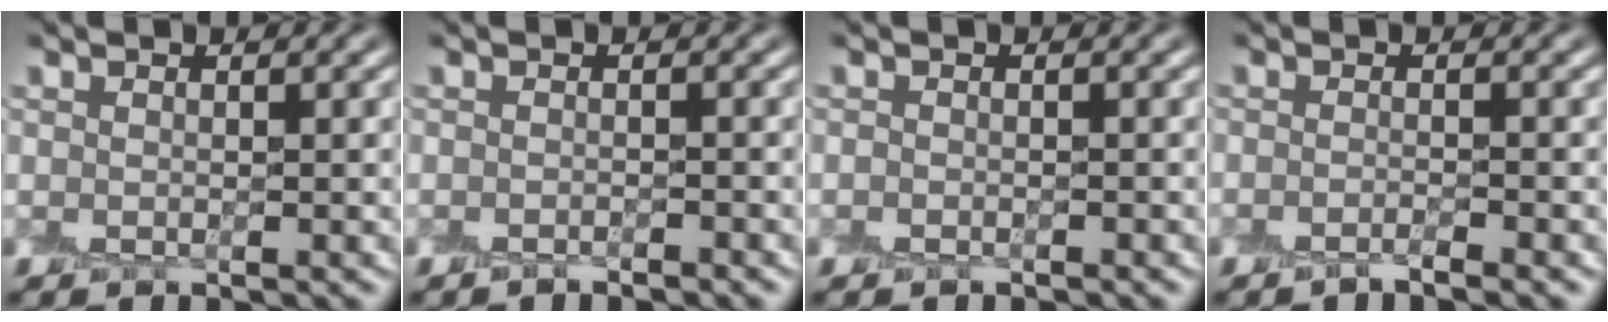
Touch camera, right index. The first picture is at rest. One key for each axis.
{"total": 1.0, "fx": -1.0, "fy": -0.2, "fz": 0.0, "tx": 0.005, "ty": -0.004, "tz": -0.015}
{"total": 0.6, "fx": -0.5, "fy": 0.3, "fz": -0.2, "tx": 0.006, "ty": 0.000, "tz": -0.012}
{"total": 1.0, "fx": -0.9, "fy": -0.3, "fz": 0.2, "tx": -0.002, "ty": -0.007, "tz": -0.019}